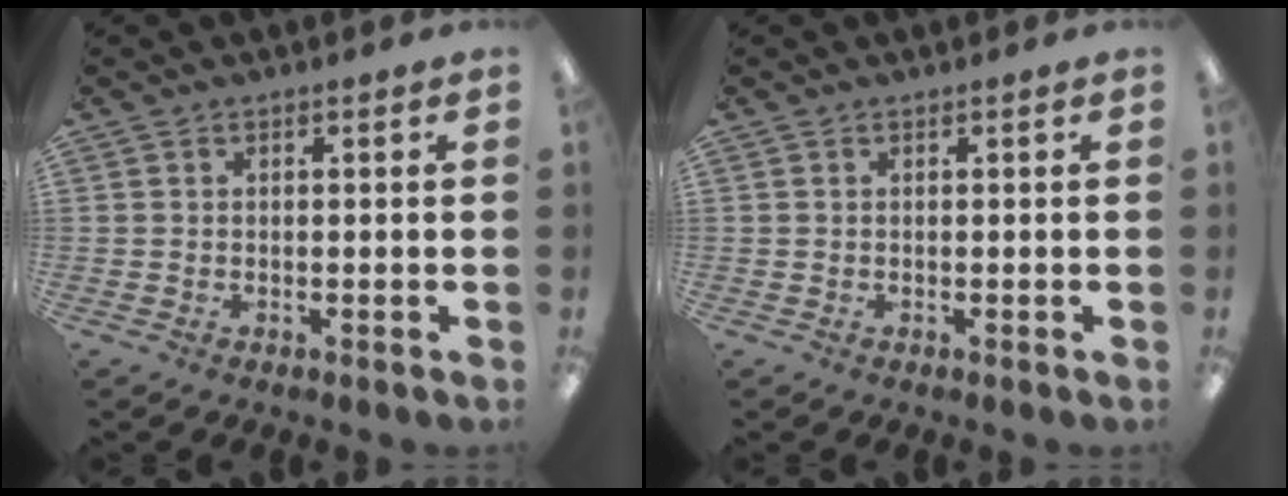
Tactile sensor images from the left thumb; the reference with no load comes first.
{"total": 0.0}